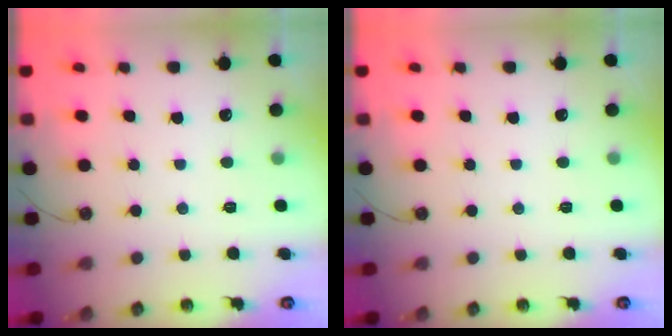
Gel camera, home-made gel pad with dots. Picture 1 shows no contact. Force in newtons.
{"total": 0.0}